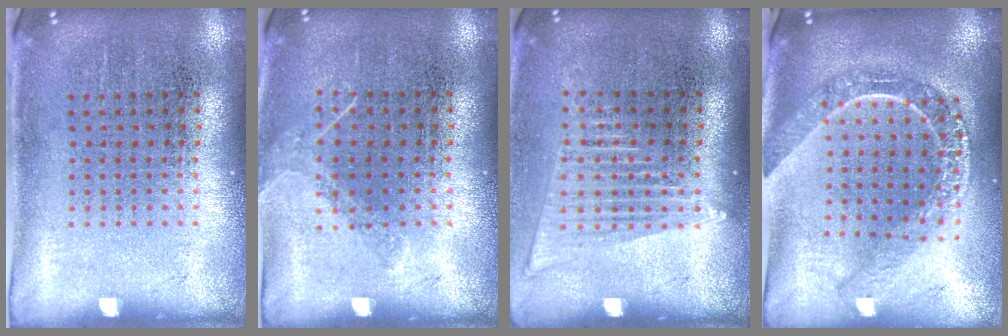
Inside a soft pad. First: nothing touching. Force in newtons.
{"total": 0.9, "press": 0.9, "slide": 0.4}
{"total": 1.6, "press": 1.4, "slide": 0.7}
{"total": 2.1, "press": 1.8, "slide": 1.0}